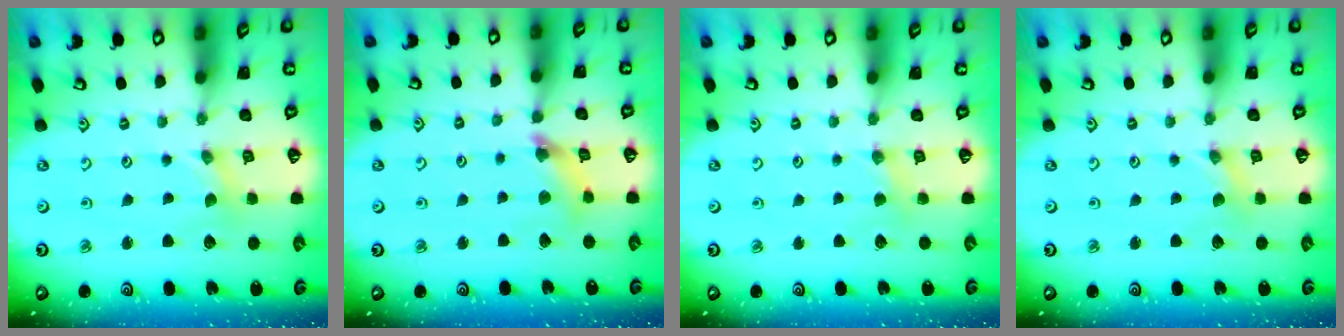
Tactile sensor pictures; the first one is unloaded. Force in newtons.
{"total": 6.6, "press": 6.6, "slide": 0.6}
{"total": 3.2, "press": 3.2, "slide": 0.5}
{"total": 0.0}